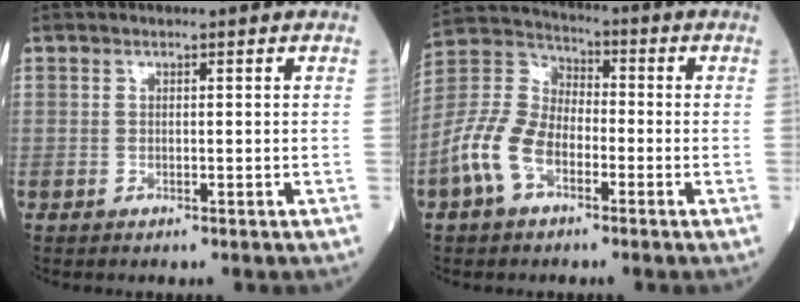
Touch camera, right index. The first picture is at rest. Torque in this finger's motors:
{"motor_torque": [0.79, -0.54, 0.21, 0.10]}